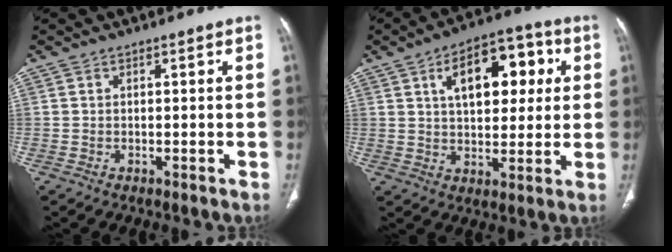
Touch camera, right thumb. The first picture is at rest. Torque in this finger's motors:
{"motor_torque": [-0.14, 0.62, 1.15, 0.35, 0.27]}